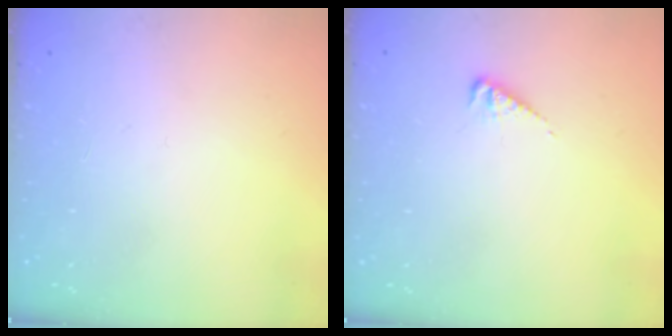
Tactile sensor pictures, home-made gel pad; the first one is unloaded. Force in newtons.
{"total": 3.9, "press": 3.8, "slide": 0.6}